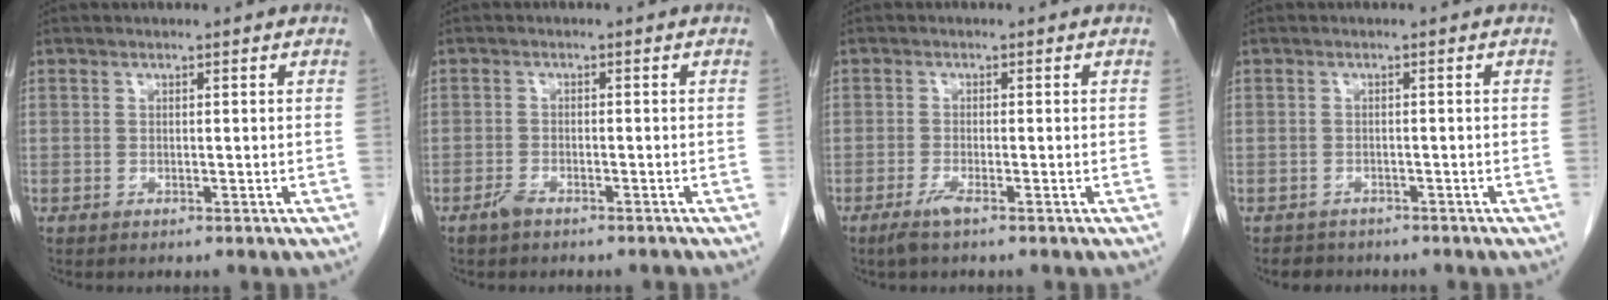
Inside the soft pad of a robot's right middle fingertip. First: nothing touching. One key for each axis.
{"total": 2.0, "fx": -1.7, "fy": 0.6, "fz": 0.9, "tx": -0.023, "ty": -0.001, "tz": -0.030}
{"total": 2.1, "fx": -1.4, "fy": -0.1, "fz": 1.6, "tx": -0.038, "ty": -0.006, "tz": -0.032}
{"total": 2.5, "fx": -2.1, "fy": 1.3, "fz": 0.0, "tx": -0.012, "ty": 0.000, "tz": -0.033}